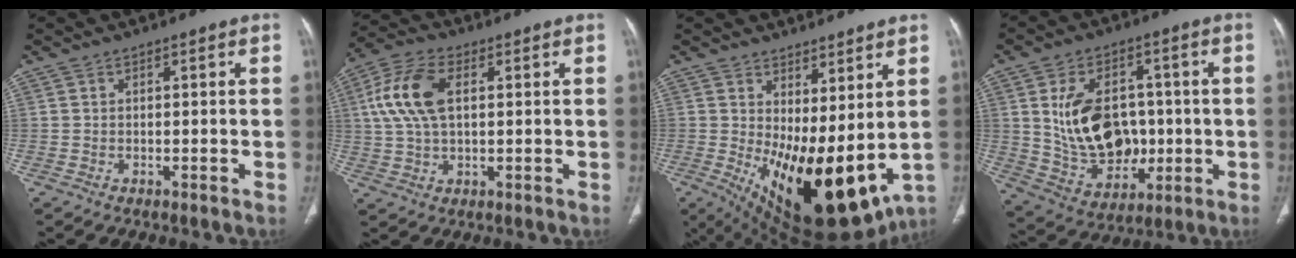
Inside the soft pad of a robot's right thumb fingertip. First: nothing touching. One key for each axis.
{"total": 11.3, "fx": 2.4, "fy": 6.2, "fz": 9.1, "tx": -0.197, "ty": 0.016, "tz": 0.044}
{"total": 18.7, "fx": 0.8, "fy": 7.8, "fz": 17.0, "tx": -0.270, "ty": -0.042, "tz": 0.038}
{"total": 16.4, "fx": 0.8, "fy": 11.7, "fz": 11.5, "tx": -0.159, "ty": 0.001, "tz": 0.037}